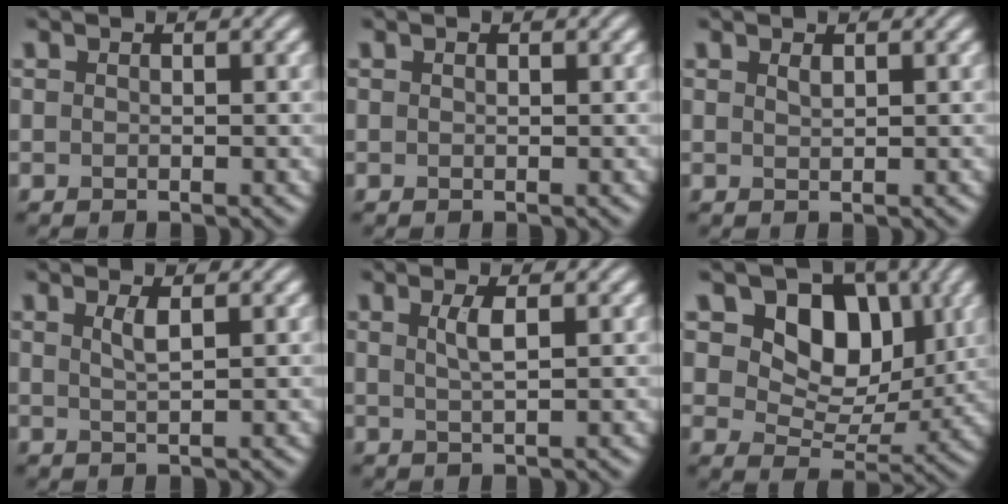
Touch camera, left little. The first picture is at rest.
{"total": 0.0}
{"total": 0.7, "force": [0.5, 0.2, 0.4], "torque": [-0.008, -0.001, 0.011]}
{"total": 1.6, "force": [0.7, 0.4, 1.4], "torque": [-0.026, 0.001, 0.010]}
{"total": 2.0, "force": [0.6, 0.5, 1.8], "torque": [-0.034, 0.001, 0.010]}
{"total": 8.3, "force": [2.9, 5.8, 5.2], "torque": [-0.081, -0.009, 0.034]}